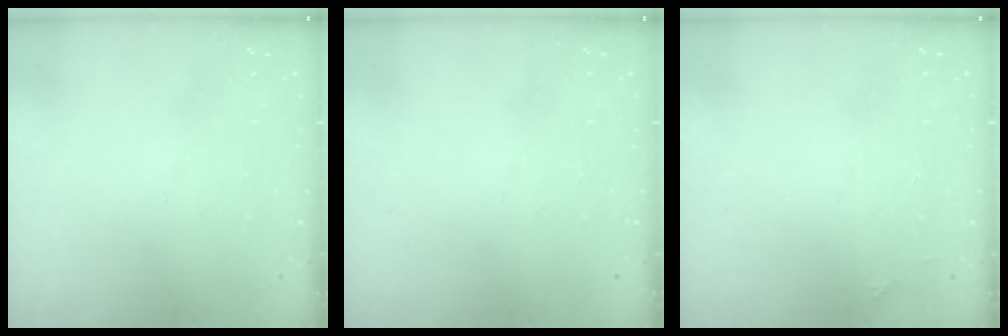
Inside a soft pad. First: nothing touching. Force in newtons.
{"total": 0.0}
{"total": 2.0, "press": 2.0, "slide": 0.3}